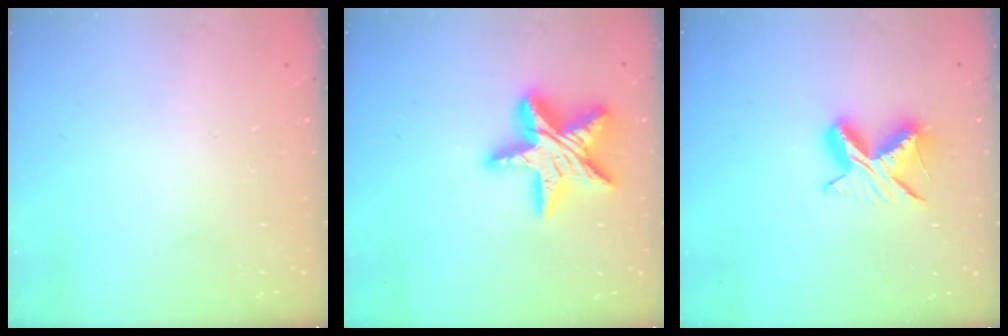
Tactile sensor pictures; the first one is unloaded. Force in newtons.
{"total": 19.9, "press": 19.9, "slide": 1.6}
{"total": 9.0, "press": 9.0, "slide": 0.7}